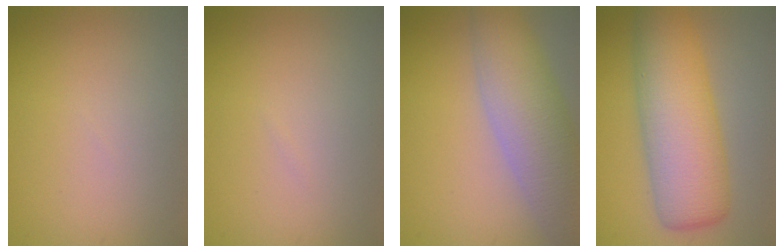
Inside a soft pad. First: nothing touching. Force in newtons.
{"total": 0.0}
{"total": 7.5, "press": 7.5, "slide": 0.3}
{"total": 8.9, "press": 8.9, "slide": 0.2}